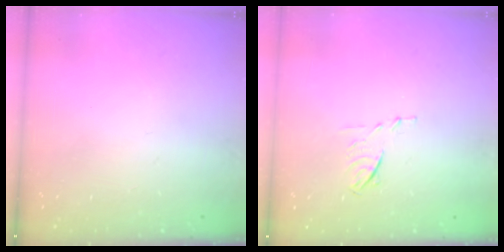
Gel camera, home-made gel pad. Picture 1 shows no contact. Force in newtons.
{"total": 4.8, "press": 4.7, "slide": 0.9}